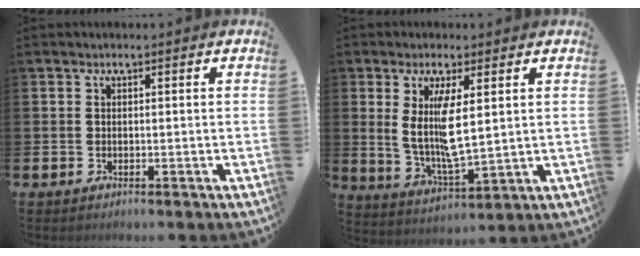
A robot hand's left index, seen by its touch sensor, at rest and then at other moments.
{"total": 6.9, "force": [2.8, 1.4, 6.1], "torque": [-0.128, -0.020, 0.045]}